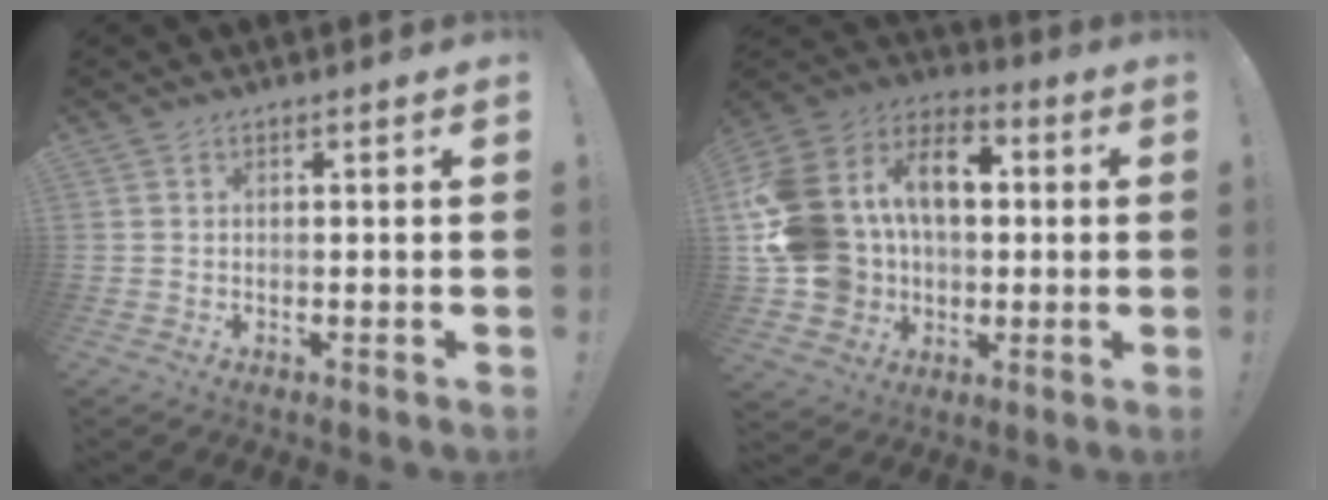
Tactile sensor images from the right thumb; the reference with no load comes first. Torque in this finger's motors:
{"motor_torque": [2.32, 2.69, 2.02, -0.04, 0.50]}